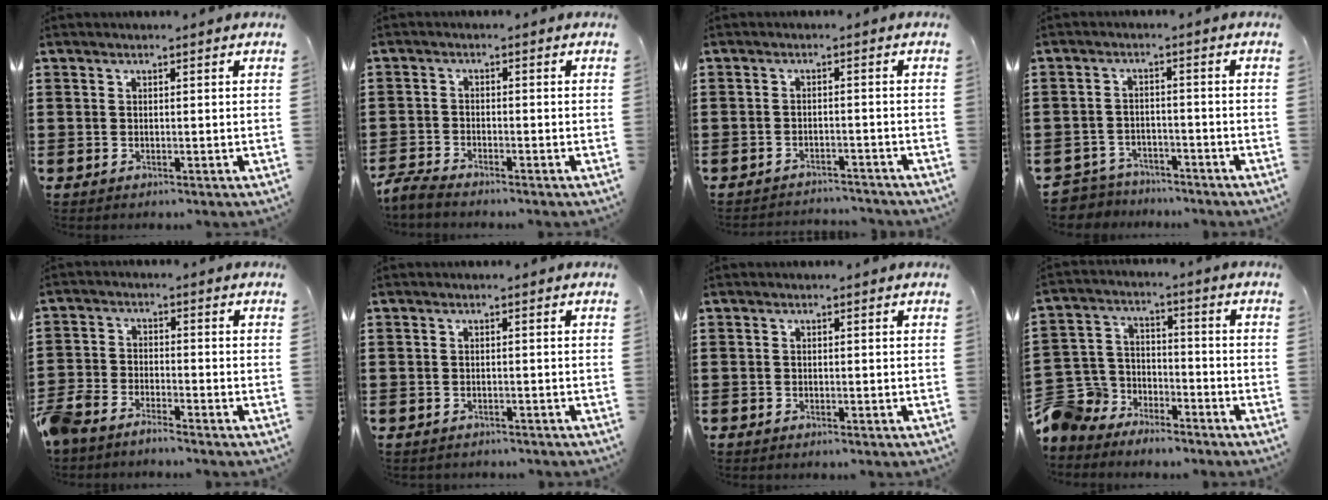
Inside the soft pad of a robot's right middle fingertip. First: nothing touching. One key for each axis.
{"total": 2.7, "fx": -2.6, "fy": 0.1, "fz": 0.7, "tx": -0.027, "ty": -0.002, "tz": -0.060}
{"total": 2.3, "fx": -2.3, "fy": 0.2, "fz": 0.0, "tx": -0.007, "ty": 0.001, "tz": -0.049}
{"total": 3.9, "fx": -3.8, "fy": 0.8, "fz": -0.3, "tx": -0.011, "ty": -0.001, "tz": -0.086}
{"total": 4.3, "fx": -4.2, "fy": 0.4, "fz": 0.7, "tx": -0.042, "ty": -0.006, "tz": -0.094}
{"total": 0.9, "fx": -0.9, "fy": 0.2, "fz": 0.0, "tx": -0.002, "ty": 0.000, "tz": -0.019}
{"total": 0.5, "fx": -0.5, "fy": 0.2, "fz": 0.1, "tx": -0.002, "ty": 0.000, "tz": -0.010}
{"total": 8.3, "fx": -7.0, "fy": 4.5, "fz": 0.2, "tx": -0.050, "ty": 0.007, "tz": -0.145}